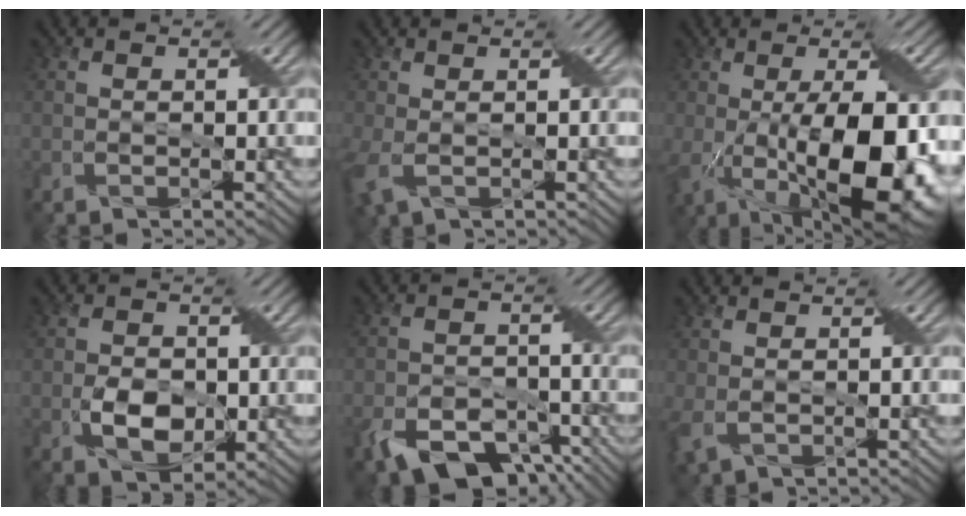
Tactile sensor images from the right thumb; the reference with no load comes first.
{"total": 3.6, "force": [-0.2, 1.9, 3.0], "torque": [-0.085, -0.001, -0.006]}
{"total": 15.8, "force": [-1.9, 6.4, 14.3], "torque": [-0.208, -0.011, -0.022]}
{"total": 5.0, "force": [-1.0, 3.4, 3.6], "torque": [-0.069, -0.008, -0.020]}
{"total": 9.6, "force": [-6.1, 5.3, 5.2], "torque": [-0.095, -0.022, -0.102]}
{"total": 2.8, "force": [0.0, 1.8, 2.2], "torque": [-0.059, -0.002, 0.000]}